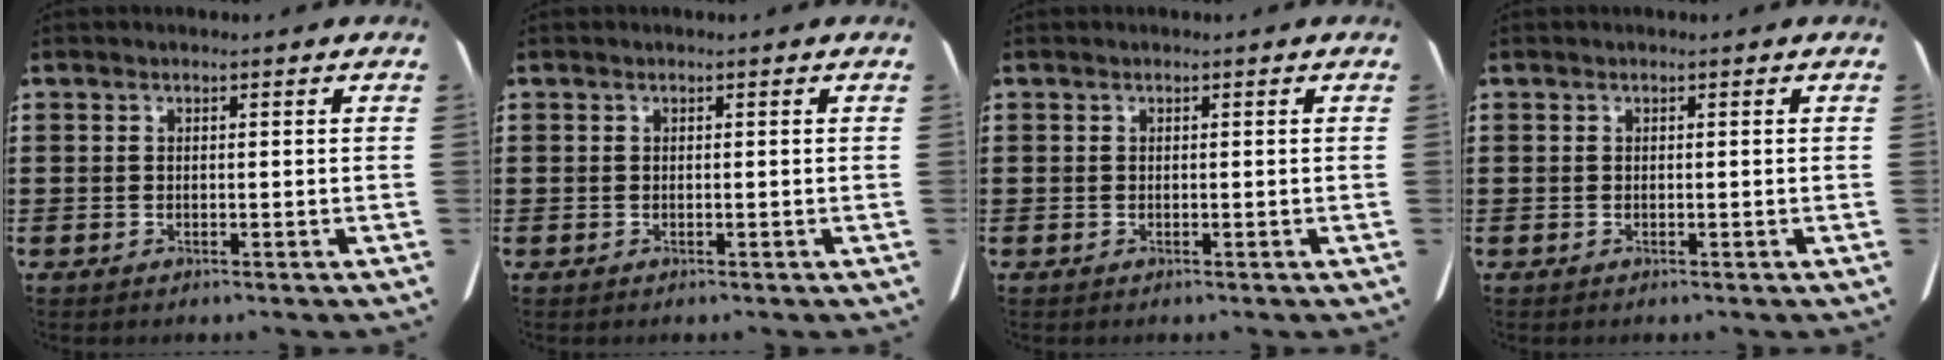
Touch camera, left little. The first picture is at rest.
{"total": 0.0}
{"total": 0.0}
{"total": 0.0}